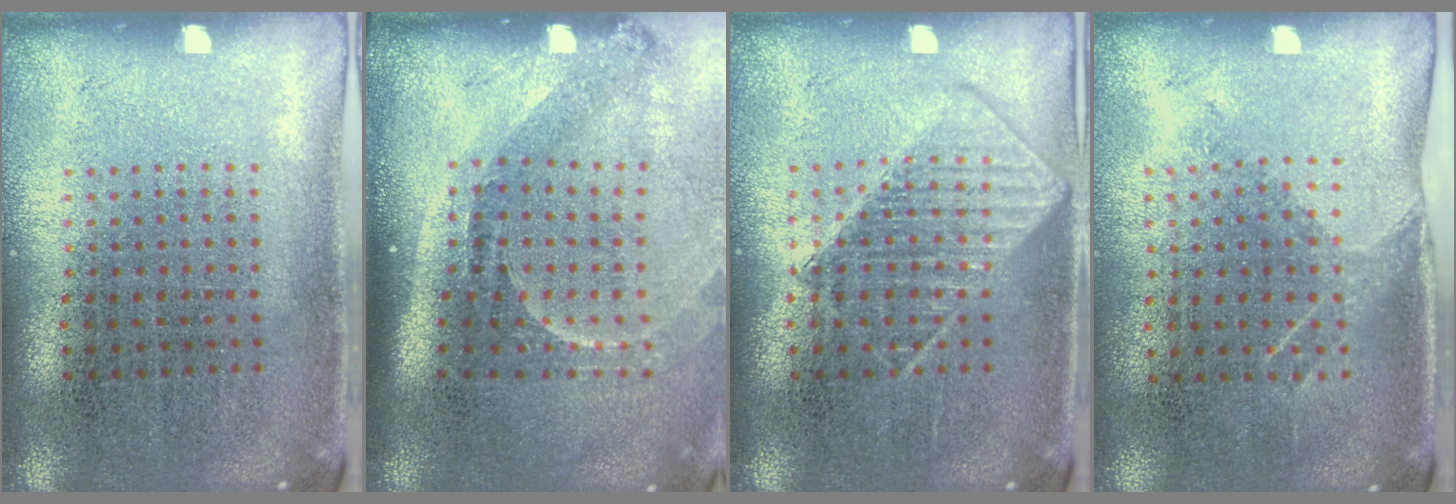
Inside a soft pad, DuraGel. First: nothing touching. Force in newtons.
{"total": 2.2, "press": 1.4, "slide": 1.7}
{"total": 2.2, "press": 2.1, "slide": 0.4}
{"total": 1.1, "press": 0.9, "slide": 0.7}